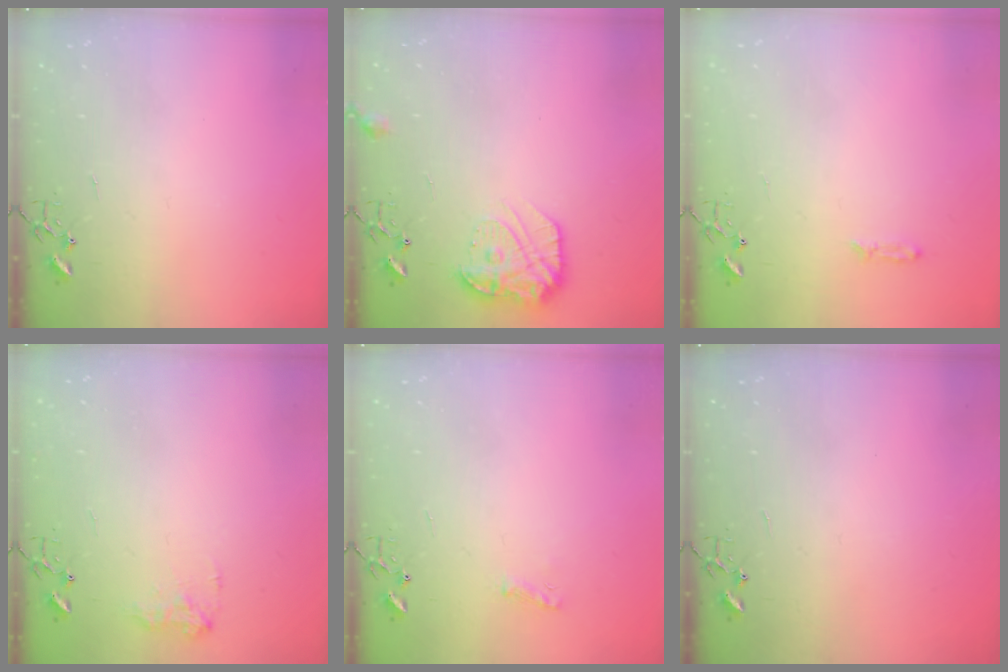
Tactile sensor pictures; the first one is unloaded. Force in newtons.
{"total": 14.1, "press": 14.1, "slide": 0.8}
{"total": 3.7, "press": 3.6, "slide": 0.4}
{"total": 7.9, "press": 7.9, "slide": 0.4}
{"total": 5.5, "press": 5.5, "slide": 0.7}
{"total": 0.0}